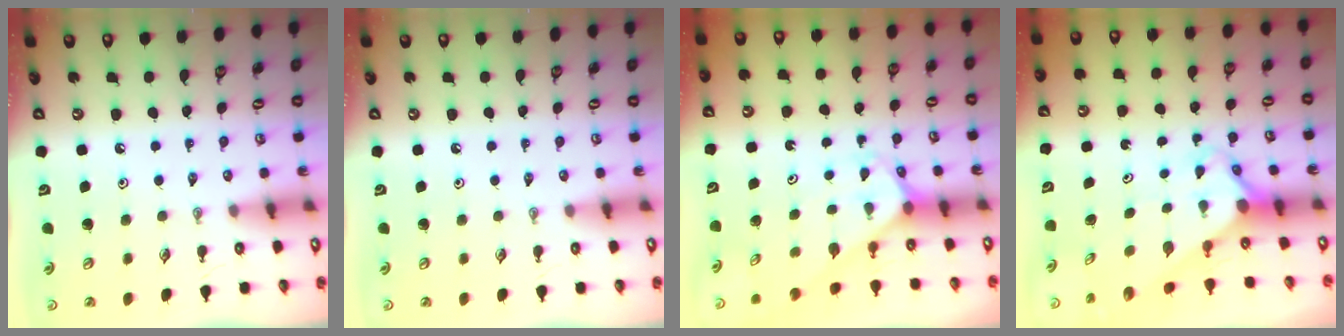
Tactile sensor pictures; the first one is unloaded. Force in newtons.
{"total": 0.0}
{"total": 2.3, "press": 2.3, "slide": 0.2}
{"total": 2.8, "press": 2.8, "slide": 0.2}